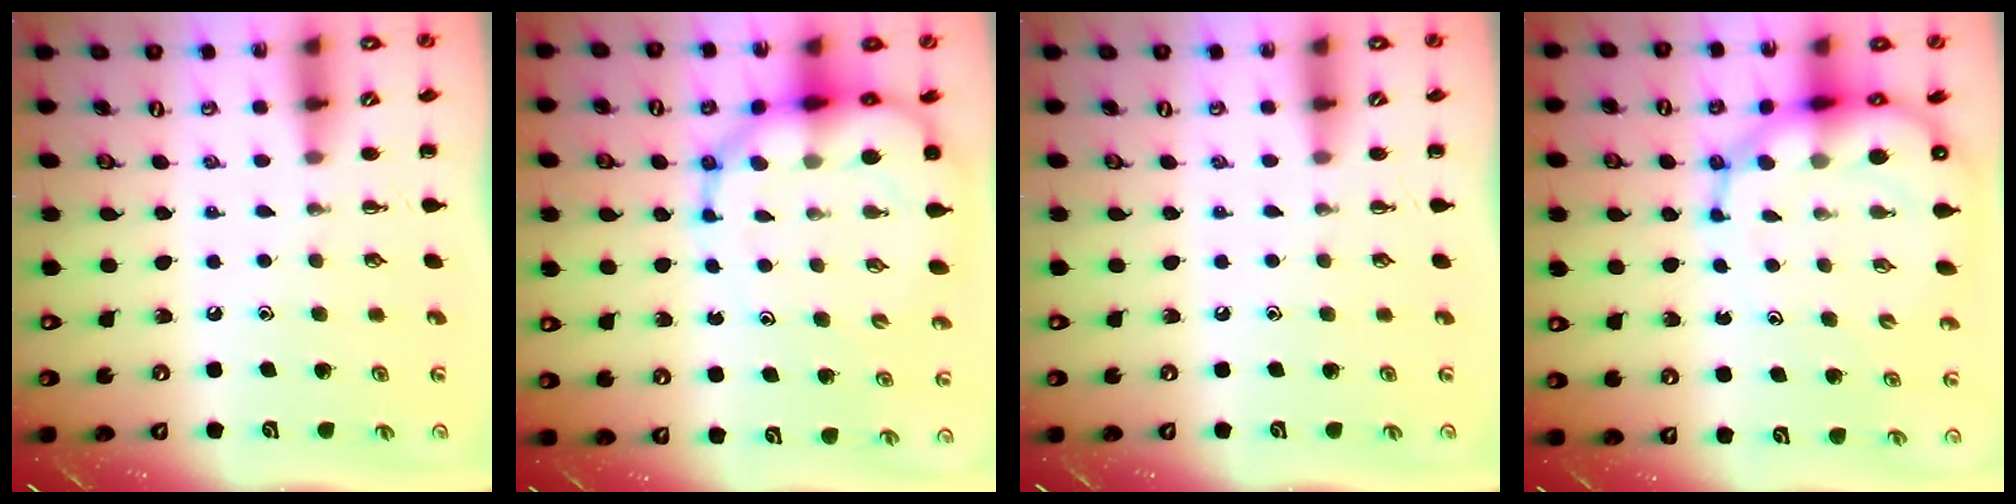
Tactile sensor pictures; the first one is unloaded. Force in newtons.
{"total": 12.6, "press": 12.1, "slide": 3.4}
{"total": 0.0}
{"total": 12.6, "press": 12.0, "slide": 3.6}